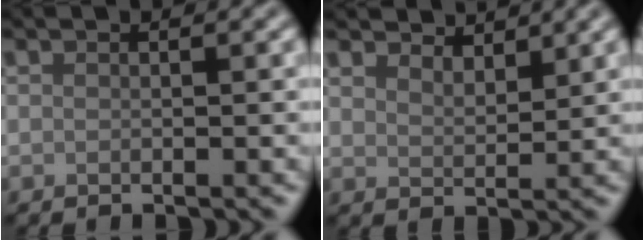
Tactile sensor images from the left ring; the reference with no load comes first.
{"total": 3.3, "force": [3.1, 0.8, 0.6], "torque": [-0.014, 0.002, 0.045]}